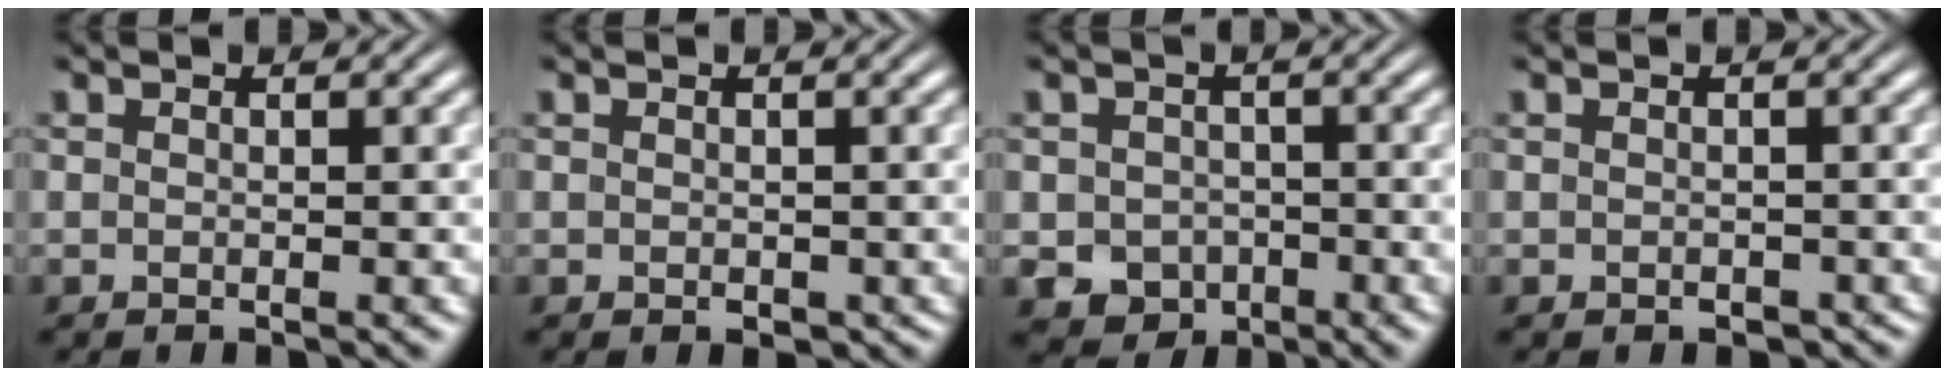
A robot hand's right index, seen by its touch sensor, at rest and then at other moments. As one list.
[{"total": 1.1, "force": [-0.7, 0.7, 0.5], "torque": [-0.007, -0.012, -0.004]}, {"total": 7.6, "force": [-3.2, 6.6, 2.0], "torque": [-0.033, -0.038, -0.046]}, {"total": 1.2, "force": [-1.1, 0.5, 0.2], "torque": [-0.005, -0.011, -0.010]}]